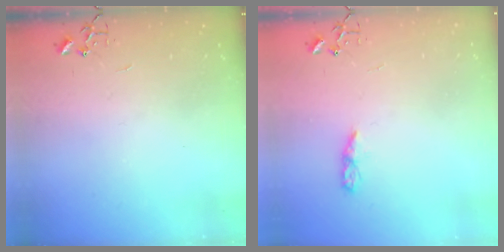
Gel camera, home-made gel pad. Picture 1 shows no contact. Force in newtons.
{"total": 5.1, "press": 5.1, "slide": 0.6}